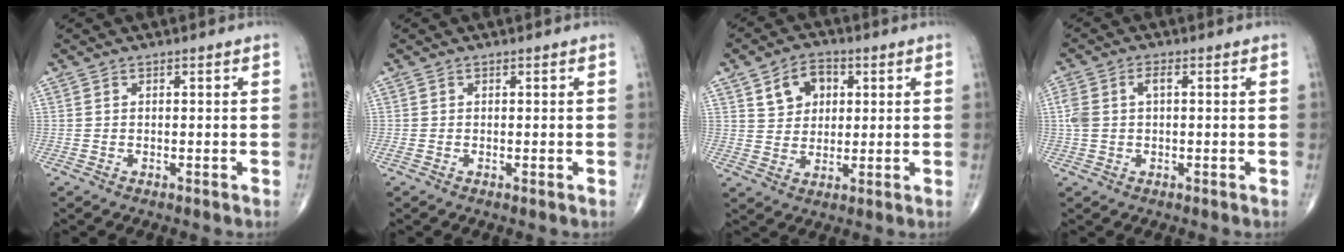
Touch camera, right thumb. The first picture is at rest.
{"total": 0.7, "force": [-0.1, 0.3, 0.6], "torque": [-0.018, -0.004, -0.005]}
{"total": 7.6, "force": [2.9, 5.7, 4.0], "torque": [-0.036, -0.006, 0.047]}
{"total": 4.6, "force": [0.6, 2.7, 3.8], "torque": [-0.102, 0.019, 0.012]}